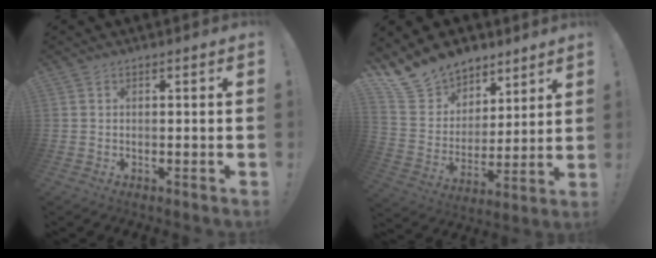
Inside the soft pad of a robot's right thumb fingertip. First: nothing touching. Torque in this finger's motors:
{"motor_torque": [-0.42, 1.54, 0.15, 0.15, 0.15]}